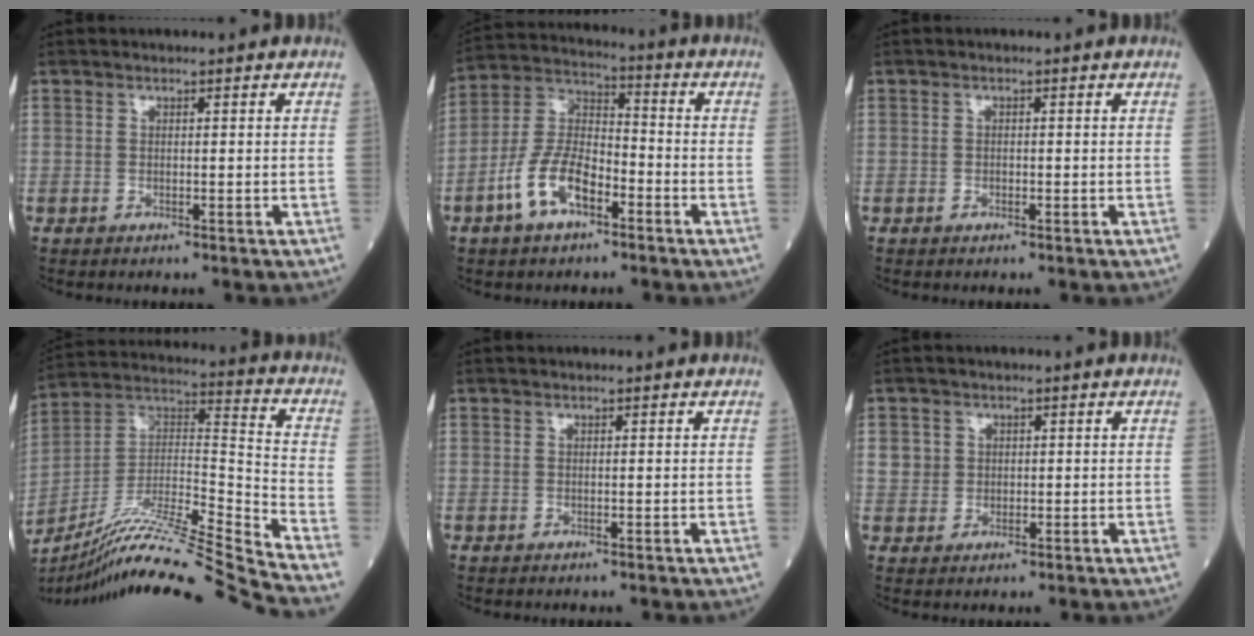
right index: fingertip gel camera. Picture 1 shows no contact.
{"total": 10.7, "force": [-5.1, 4.9, 8.0], "torque": [-0.178, 0.013, -0.099]}
{"total": 0.6, "force": [-0.3, 0.4, 0.4], "torque": [-0.007, 0.001, -0.005]}
{"total": 23.8, "force": [-20.8, -2.6, 11.3], "torque": [-0.202, -0.018, -0.356]}
{"total": 0.0}
{"total": 2.8, "force": [0.6, 2.7, 0.5], "torque": [-0.002, 0.003, 0.013]}